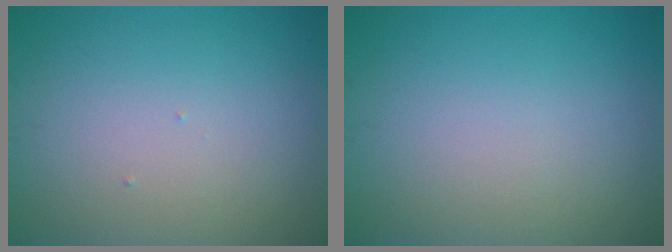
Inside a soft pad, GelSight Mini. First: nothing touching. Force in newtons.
{"total": 0.0}